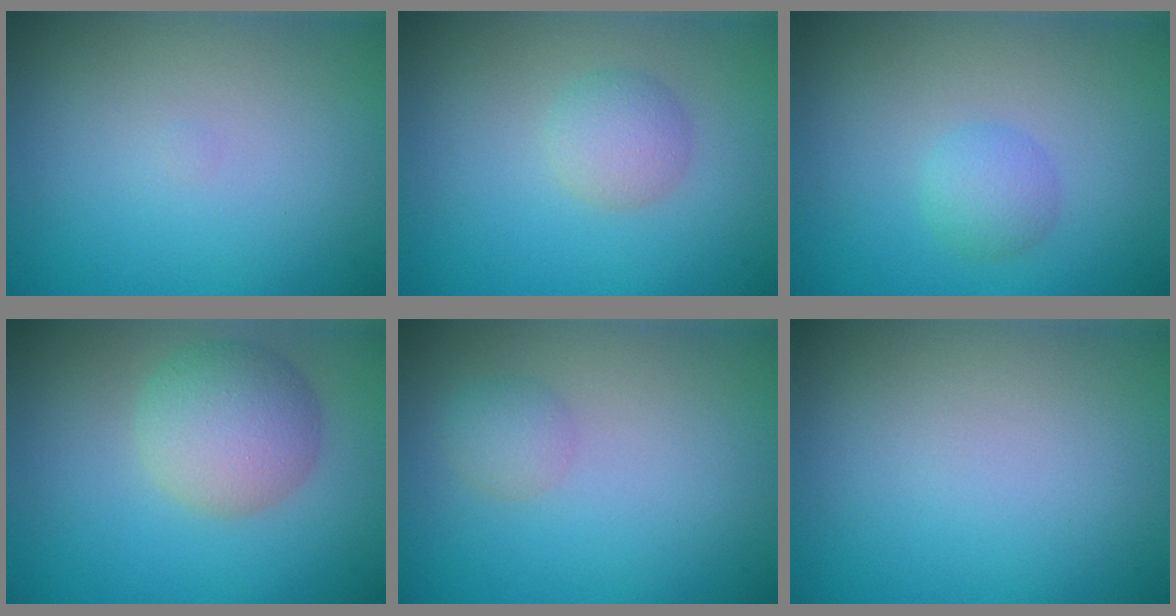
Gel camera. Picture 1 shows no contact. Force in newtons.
{"total": 2.2, "press": 2.2, "slide": 0.2}
{"total": 1.7, "press": 1.7, "slide": 0.0}
{"total": 5.1, "press": 5.1, "slide": 0.1}
{"total": 1.5, "press": 1.5, "slide": 0.0}
{"total": 0.0}